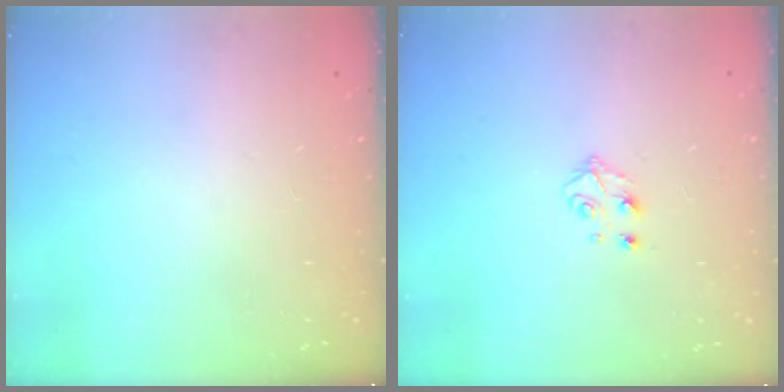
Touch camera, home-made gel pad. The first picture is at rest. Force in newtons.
{"total": 3.9, "press": 3.9, "slide": 0.5}